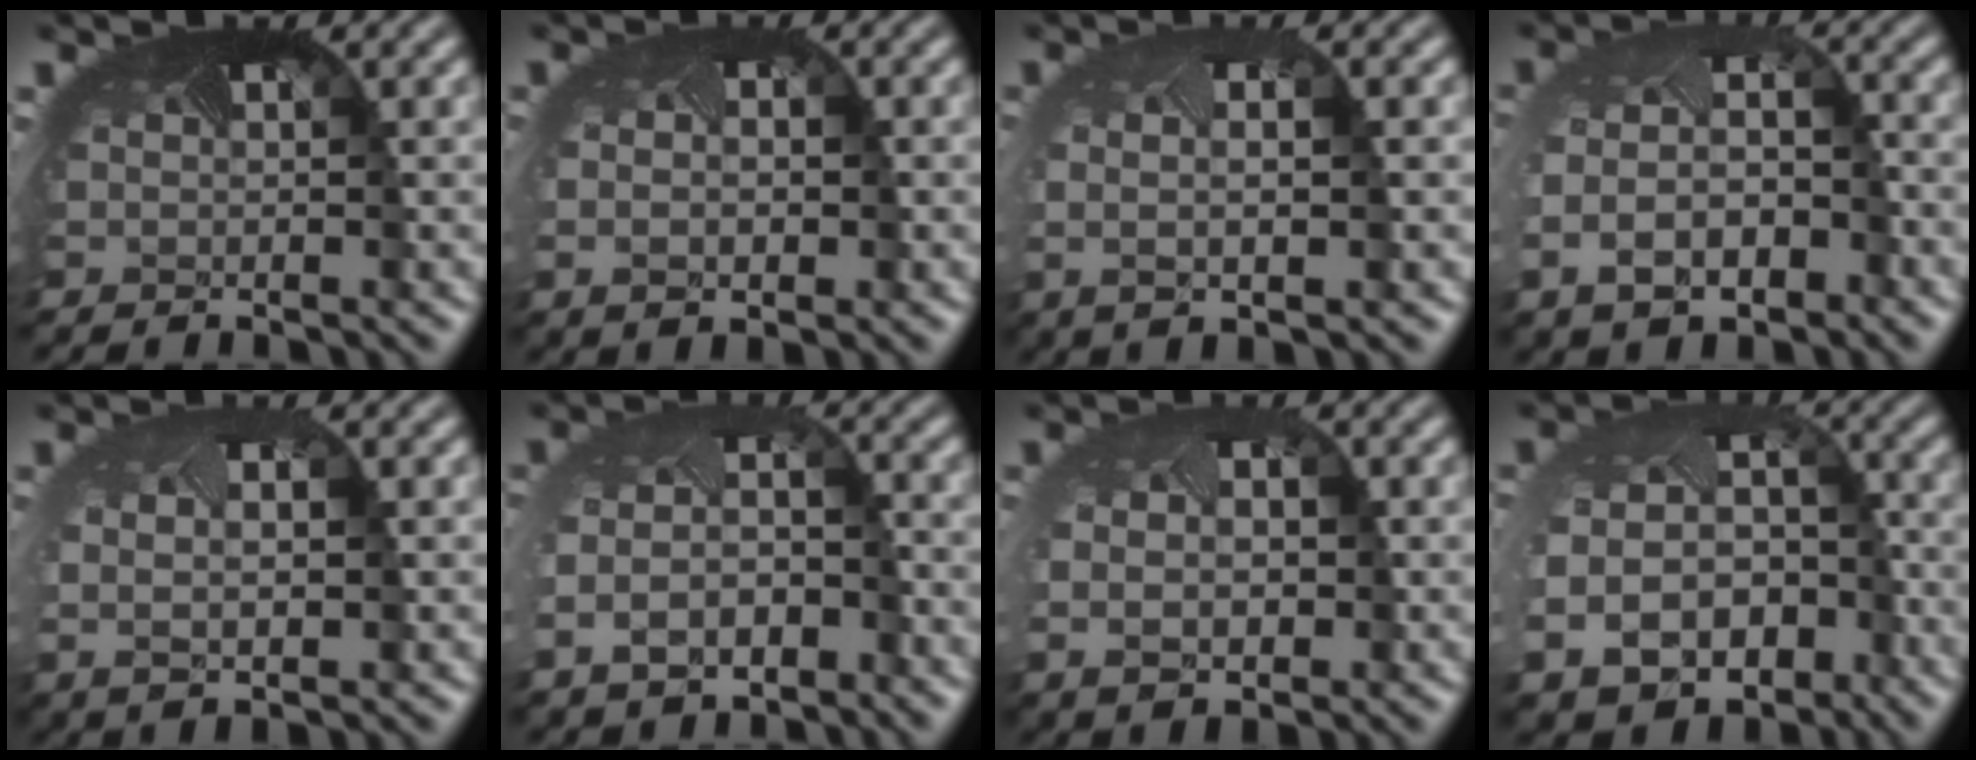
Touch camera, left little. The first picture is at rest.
{"total": 3.0, "force": [-0.4, 1.9, 2.3], "torque": [-0.035, 0.000, 0.002]}
{"total": 3.0, "force": [-0.3, 0.9, 2.9], "torque": [-0.060, -0.004, -0.001]}
{"total": 6.1, "force": [-2.6, 3.5, 4.3], "torque": [-0.097, -0.021, -0.044]}
{"total": 3.0, "force": [-0.1, 1.5, 2.6], "torque": [-0.053, -0.005, 0.009]}
{"total": 5.3, "force": [-2.7, 3.1, 3.4], "torque": [-0.080, -0.022, -0.045]}
{"total": 4.8, "force": [-0.3, 3.4, 3.4], "torque": [-0.060, 0.000, 0.005]}
{"total": 9.5, "force": [-4.1, 6.7, 5.3], "torque": [-0.105, -0.045, -0.043]}